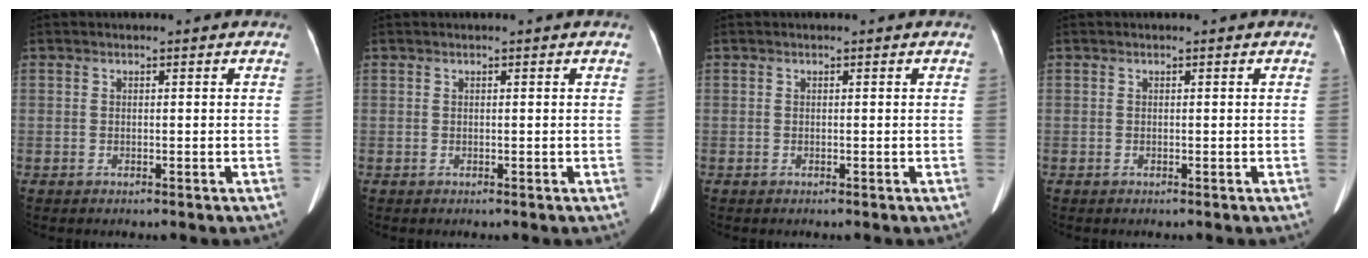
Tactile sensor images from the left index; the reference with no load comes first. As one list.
[{"total": 0.6, "force": [0.5, 0.0, 0.2], "torque": [-0.007, 0.005, 0.013]}, {"total": 0.0}, {"total": 0.0}]